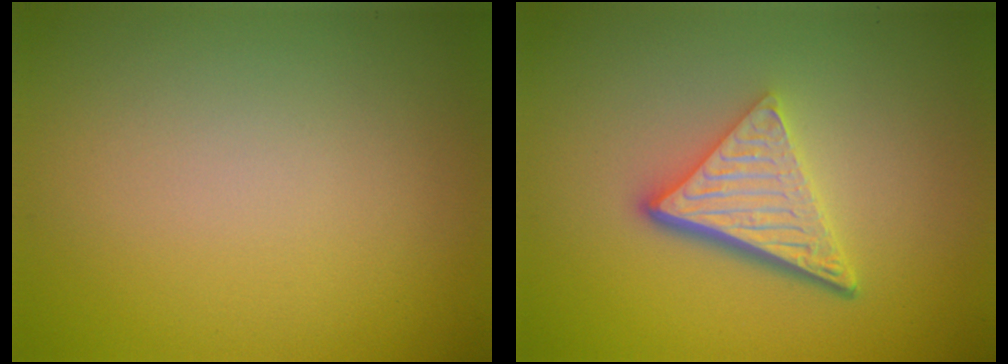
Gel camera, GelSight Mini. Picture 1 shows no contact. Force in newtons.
{"total": 5.4, "press": 3.6, "slide": 4.0}